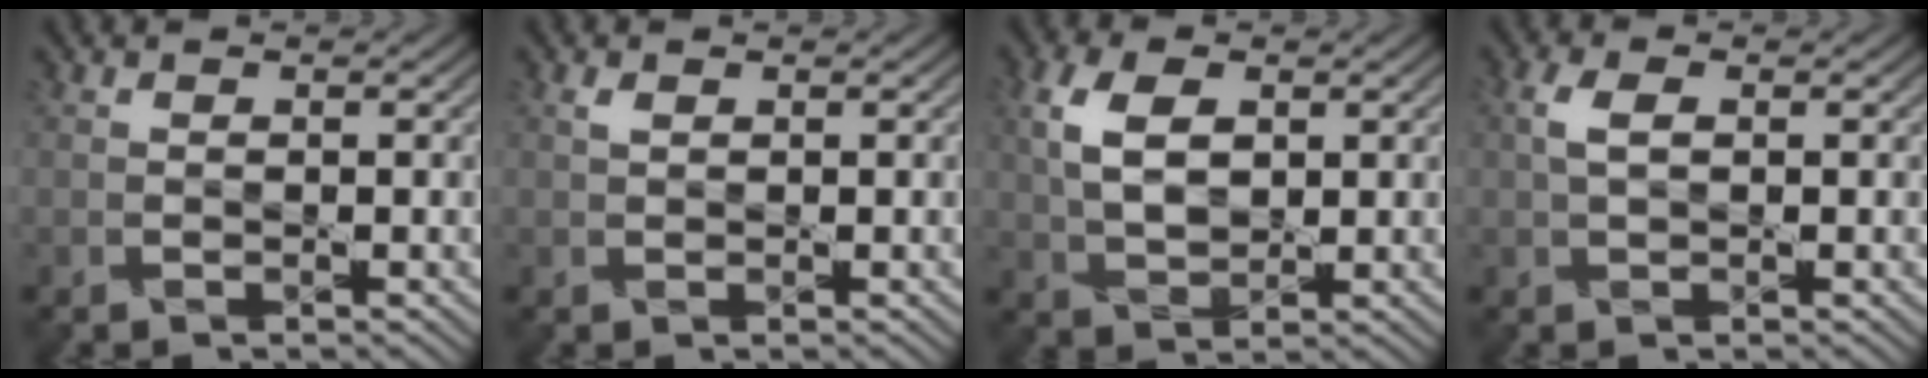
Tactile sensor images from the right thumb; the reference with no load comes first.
{"total": 0.8, "force": [0.6, 0.4, 0.5], "torque": [-0.013, 0.001, 0.009]}
{"total": 5.8, "force": [1.8, 3.4, 4.3], "torque": [-0.101, 0.007, 0.031]}
{"total": 2.3, "force": [0.6, 1.1, 1.9], "torque": [-0.048, 0.005, 0.008]}